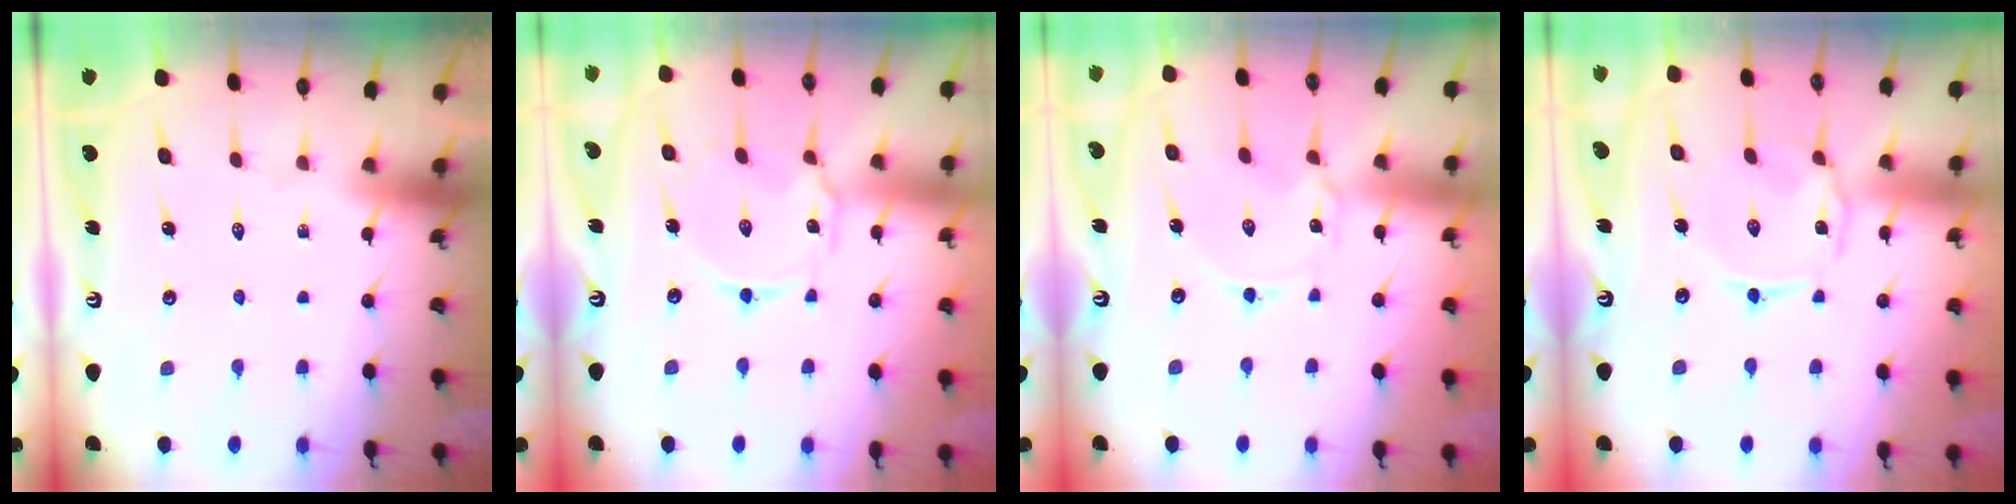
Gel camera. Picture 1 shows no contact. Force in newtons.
{"total": 4.1, "press": 4.1, "slide": 0.4}
{"total": 2.5, "press": 2.5, "slide": 0.3}
{"total": 2.2, "press": 2.1, "slide": 0.6}